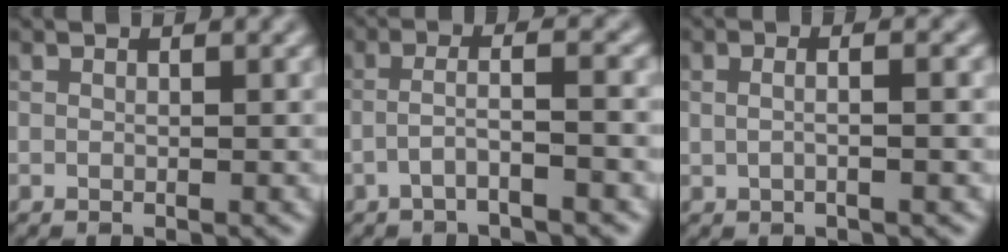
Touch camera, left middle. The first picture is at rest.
{"total": 3.1, "force": [-1.3, 0.6, 2.8], "torque": [-0.043, 0.017, -0.036]}
{"total": 4.0, "force": [0.8, 2.0, 3.4], "torque": [-0.015, 0.013, -0.014]}